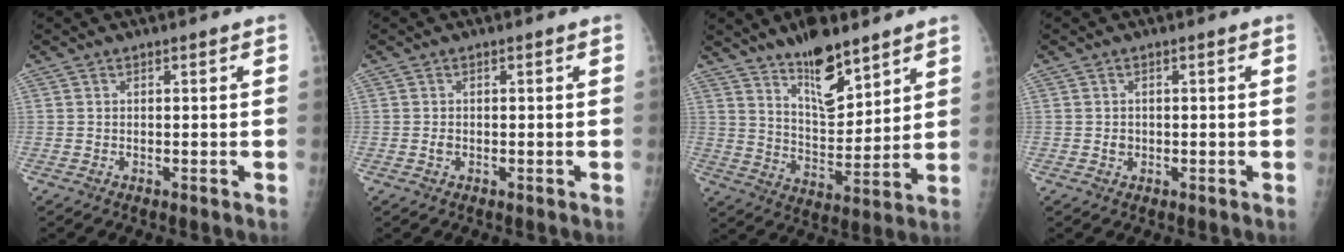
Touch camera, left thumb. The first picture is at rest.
{"total": 1.0, "force": [-0.3, 0.7, 0.7], "torque": [-0.010, 0.002, -0.004]}
{"total": 12.7, "force": [8.9, 4.8, 7.7], "torque": [-0.099, -0.066, 0.159]}
{"total": 1.4, "force": [-0.3, 1.2, 0.6], "torque": [-0.003, 0.004, -0.002]}